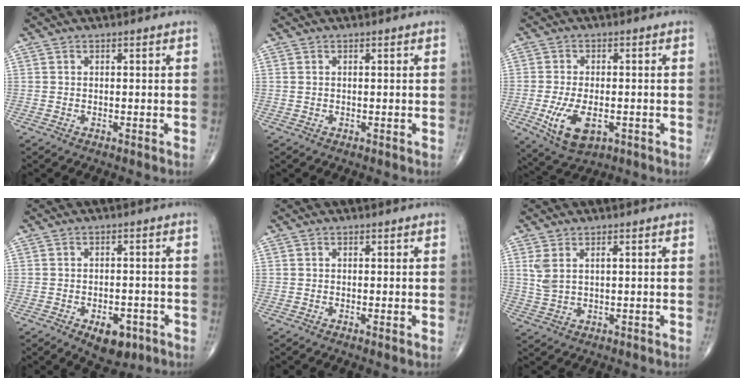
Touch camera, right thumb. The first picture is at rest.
{"total": 0.0}
{"total": 9.0, "force": [-2.7, 4.7, 7.2], "torque": [-0.137, -0.006, -0.034]}
{"total": 6.5, "force": [-3.2, 3.6, 4.3], "torque": [-0.044, 0.011, -0.037]}
{"total": 0.6, "force": [-0.2, 0.0, 0.6], "torque": [-0.016, -0.004, -0.004]}
{"total": 3.9, "force": [1.4, 1.9, 3.2], "torque": [-0.071, 0.006, 0.036]}